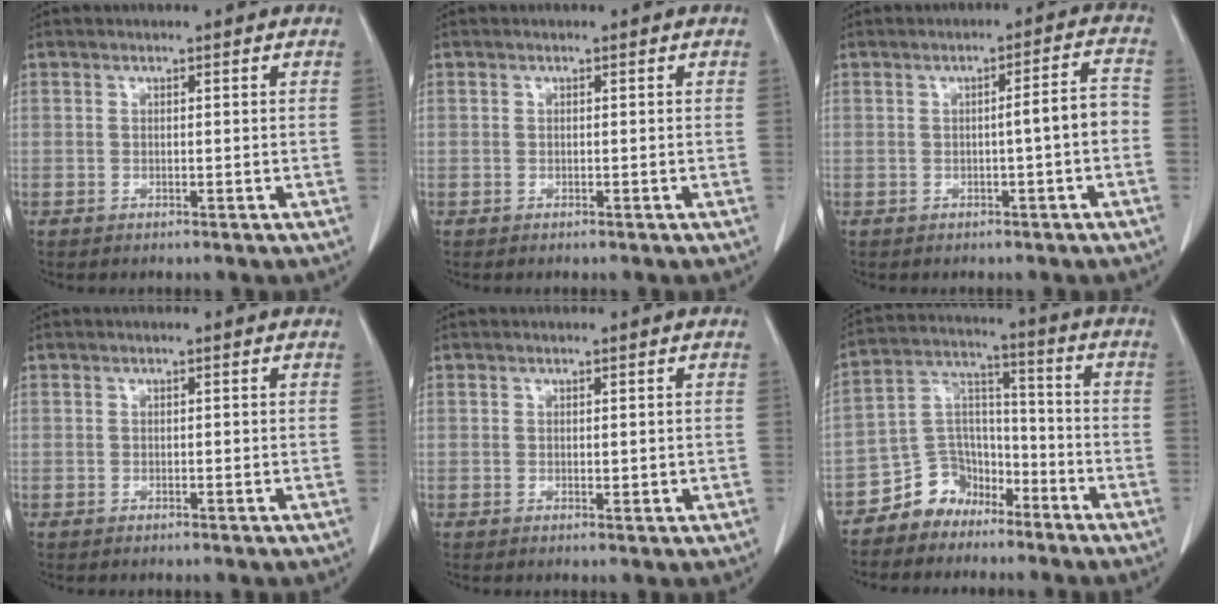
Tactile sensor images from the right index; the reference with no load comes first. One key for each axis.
{"total": 0.0}
{"total": 4.2, "fx": -0.9, "fy": 0.0, "fz": 4.1, "tx": -0.054, "ty": 0.012, "tz": -0.013}
{"total": 0.0}
{"total": 1.1, "fx": 0.1, "fy": 0.5, "fz": 0.9, "tx": -0.012, "ty": -0.003, "tz": 0.004}
{"total": 8.4, "fx": -6.2, "fy": 5.6, "fz": 1.1, "tx": -0.018, "ty": 0.045, "tz": -0.113}